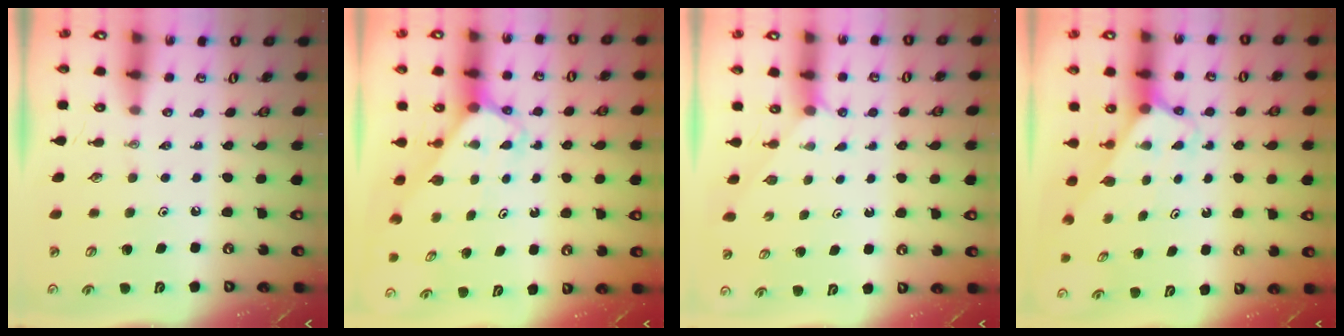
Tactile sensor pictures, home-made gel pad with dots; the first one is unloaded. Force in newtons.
{"total": 2.6, "press": 2.6, "slide": 0.2}
{"total": 1.2, "press": 1.2, "slide": 0.1}
{"total": 2.5, "press": 2.5, "slide": 0.3}